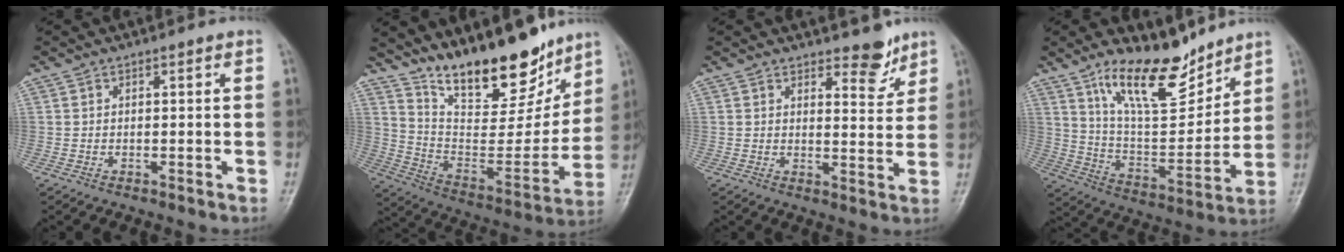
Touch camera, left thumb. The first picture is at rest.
{"total": 21.5, "force": [16.4, 7.7, 11.5], "torque": [-0.134, -0.095, 0.278]}
{"total": 5.2, "force": [4.0, 2.1, 2.5], "torque": [-0.010, -0.033, 0.056]}
{"total": 15.6, "force": [11.5, 5.5, 8.9], "torque": [-0.115, -0.080, 0.213]}